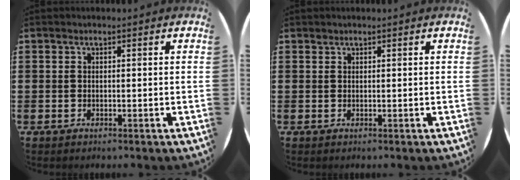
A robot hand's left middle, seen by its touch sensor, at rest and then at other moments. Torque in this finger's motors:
{"motor_torque": [-0.16, 0.00, -0.01, -0.01]}